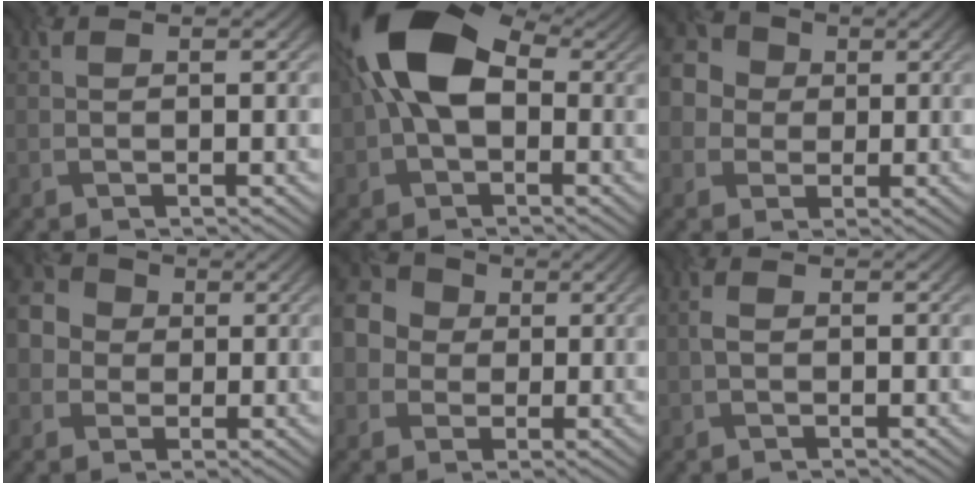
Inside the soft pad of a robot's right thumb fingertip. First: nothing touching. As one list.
[{"total": 13.2, "force": [1.8, 8.1, 10.3], "torque": [-0.203, 0.013, 0.018]}, {"total": 6.0, "force": [0.3, 5.7, 2.0], "torque": [-0.060, 0.014, -0.014]}, {"total": 5.3, "force": [-0.2, 5.0, 1.8], "torque": [-0.051, 0.002, -0.019]}, {"total": 6.8, "force": [-0.2, 6.3, 2.5], "torque": [-0.075, 0.008, -0.026]}, {"total": 0.9, "force": [-0.1, 0.6, 0.7], "torque": [-0.019, 0.001, -0.005]}]